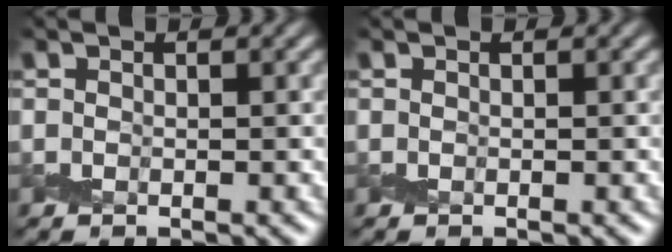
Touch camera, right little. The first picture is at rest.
{"total": 0.0}